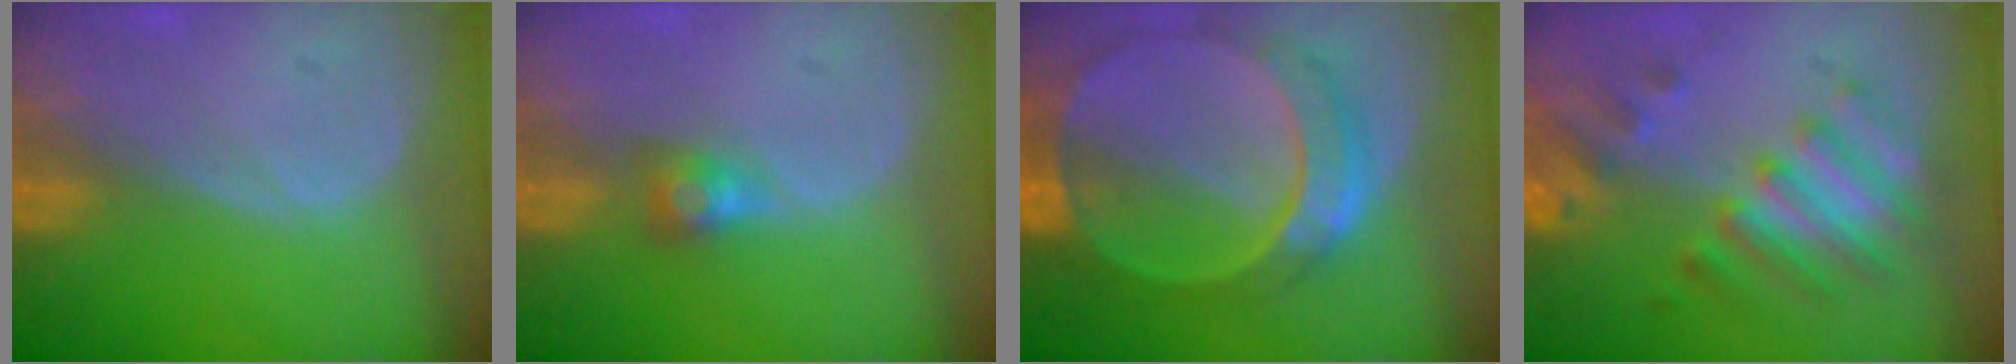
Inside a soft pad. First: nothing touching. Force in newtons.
{"total": 3.0, "press": 2.5, "slide": 1.6}
{"total": 9.6, "press": 8.3, "slide": 4.7}
{"total": 7.2, "press": 7.1, "slide": 1.4}